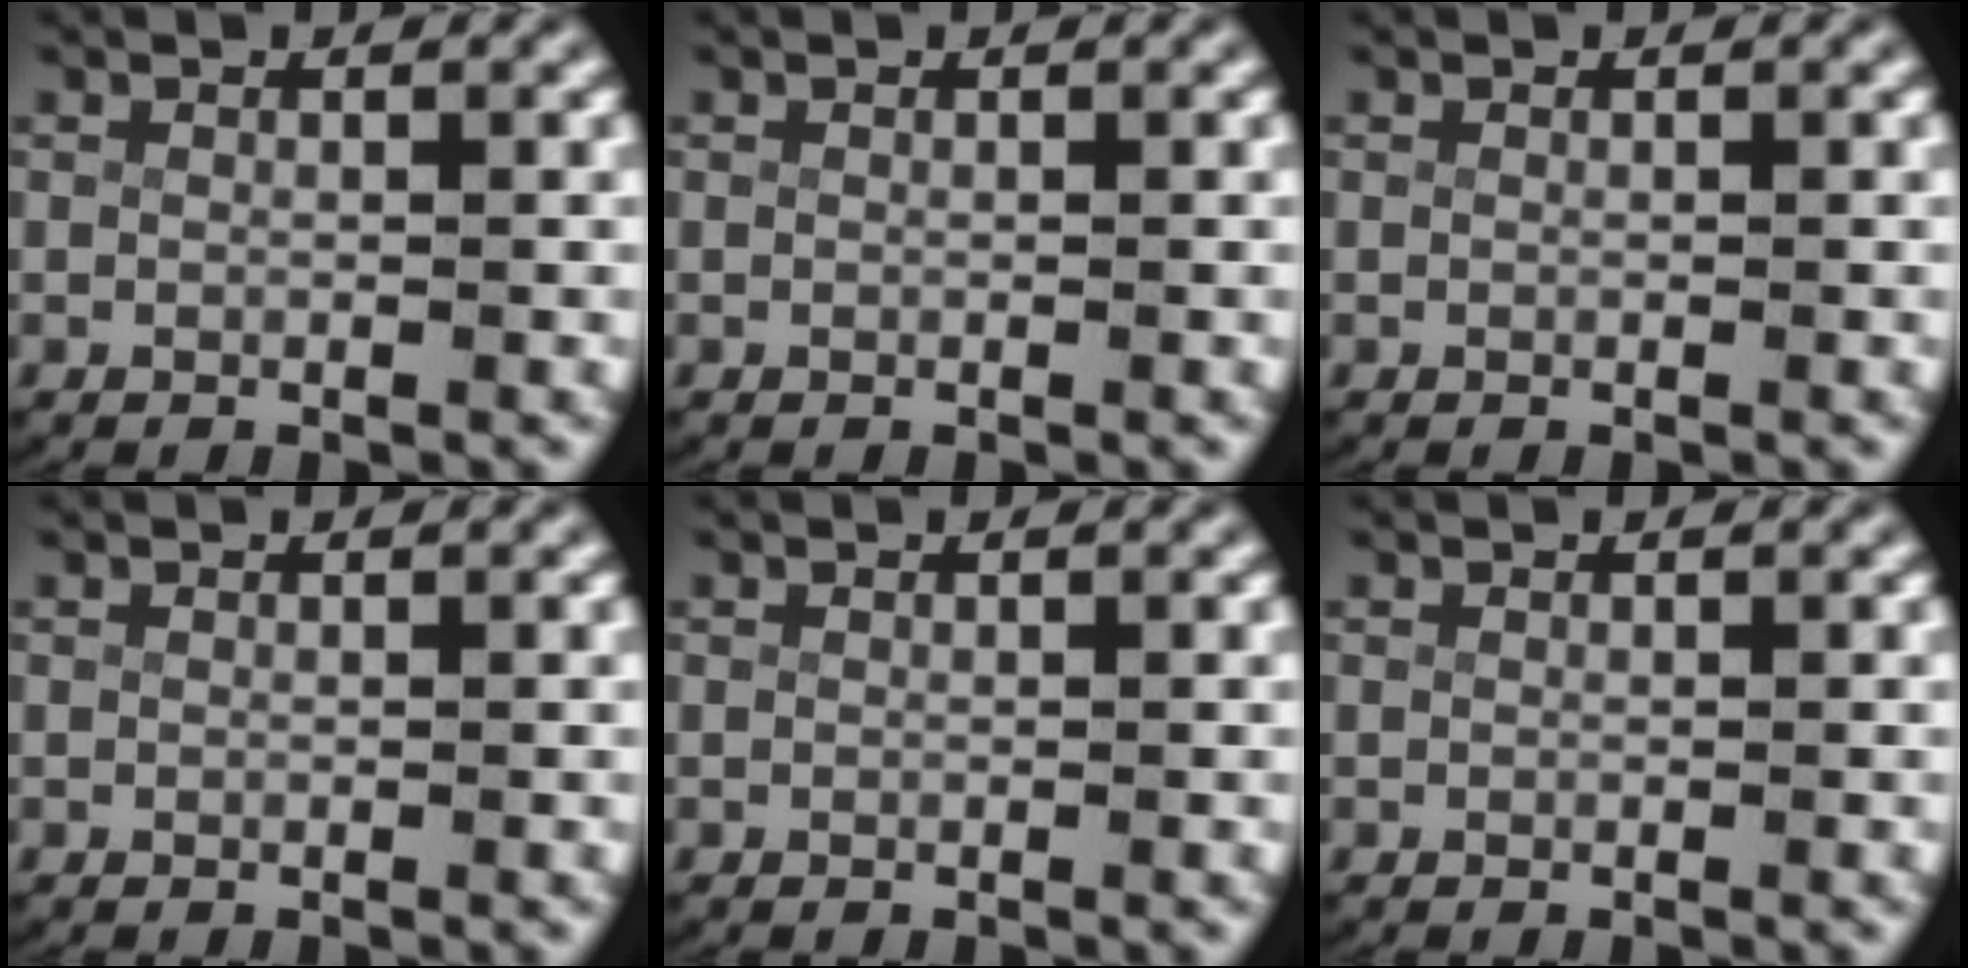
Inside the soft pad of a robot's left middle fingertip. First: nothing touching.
{"total": 0.0}
{"total": 0.0}
{"total": 0.0}
{"total": 0.0}
{"total": 0.0}